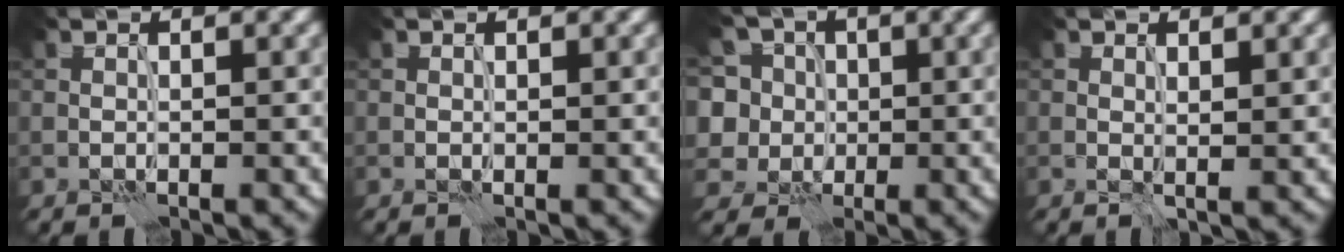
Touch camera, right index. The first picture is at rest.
{"total": 0.0}
{"total": 9.2, "force": [3.2, 7.7, 3.9], "torque": [-0.085, 0.024, 0.031]}
{"total": 0.9, "force": [0.5, 0.2, 0.6], "torque": [-0.010, -0.003, 0.012]}